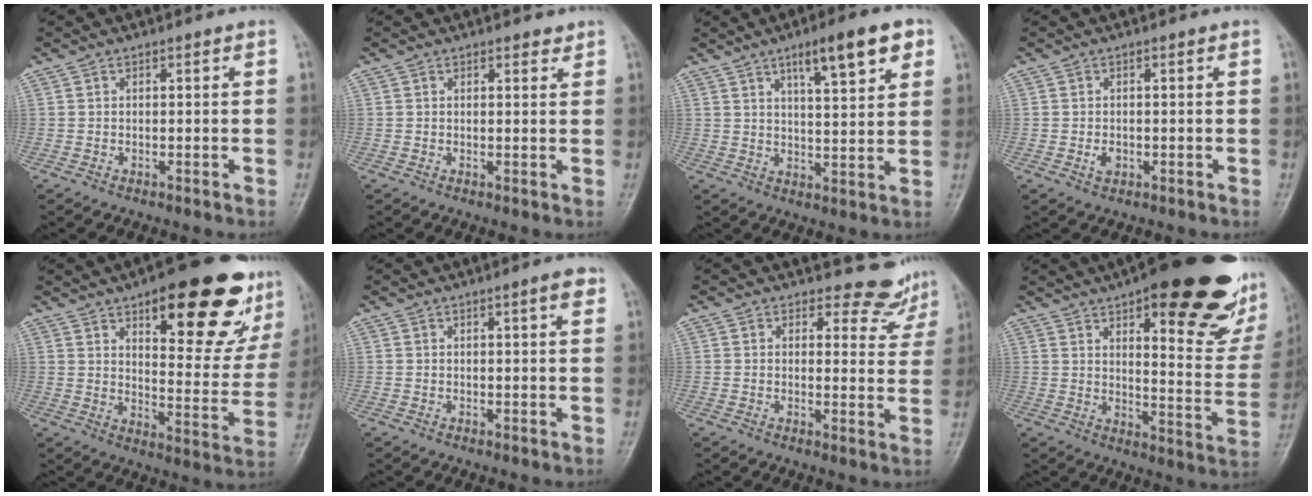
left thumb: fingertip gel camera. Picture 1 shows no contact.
{"total": 1.7, "force": [1.3, 0.8, 0.8], "torque": [-0.001, -0.008, 0.014]}
{"total": 10.9, "force": [6.0, 2.8, 8.6], "torque": [-0.109, -0.024, 0.087]}
{"total": 1.8, "force": [-0.4, 1.3, 1.1], "torque": [-0.014, 0.000, -0.006]}
{"total": 24.3, "force": [13.7, 8.5, 18.1], "torque": [-0.195, -0.047, 0.193]}
{"total": 2.9, "force": [1.6, 0.4, 2.4], "torque": [-0.028, -0.004, 0.019]}
{"total": 6.2, "force": [5.8, 2.1, -0.3], "torque": [0.031, -0.055, 0.056]}
{"total": 28.7, "force": [17.1, 9.2, 21.1], "torque": [-0.249, -0.065, 0.229]}